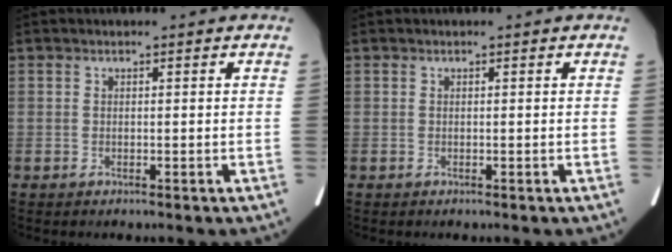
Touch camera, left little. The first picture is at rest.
{"total": 0.0}